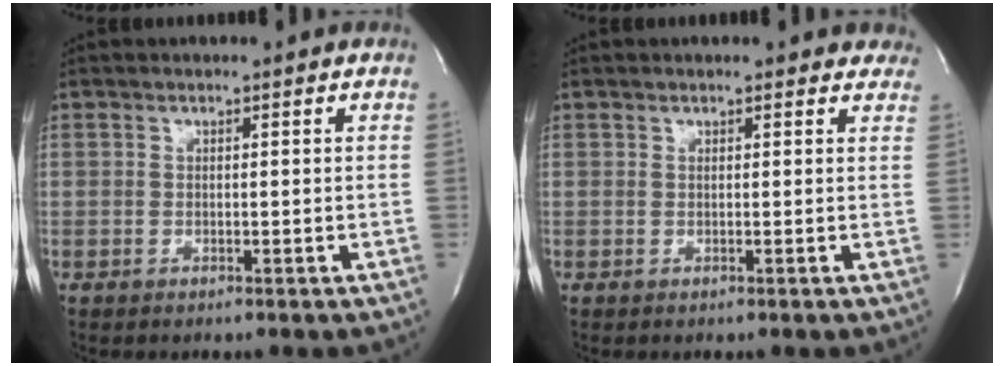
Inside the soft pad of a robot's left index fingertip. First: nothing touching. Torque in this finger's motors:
{"motor_torque": [-0.11, 0.08, -0.03, -0.01]}